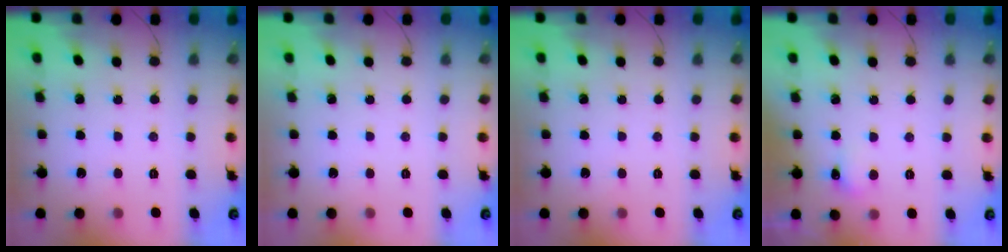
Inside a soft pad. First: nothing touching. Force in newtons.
{"total": 0.0}
{"total": 0.0}
{"total": 3.8, "press": 3.7, "slide": 1.1}